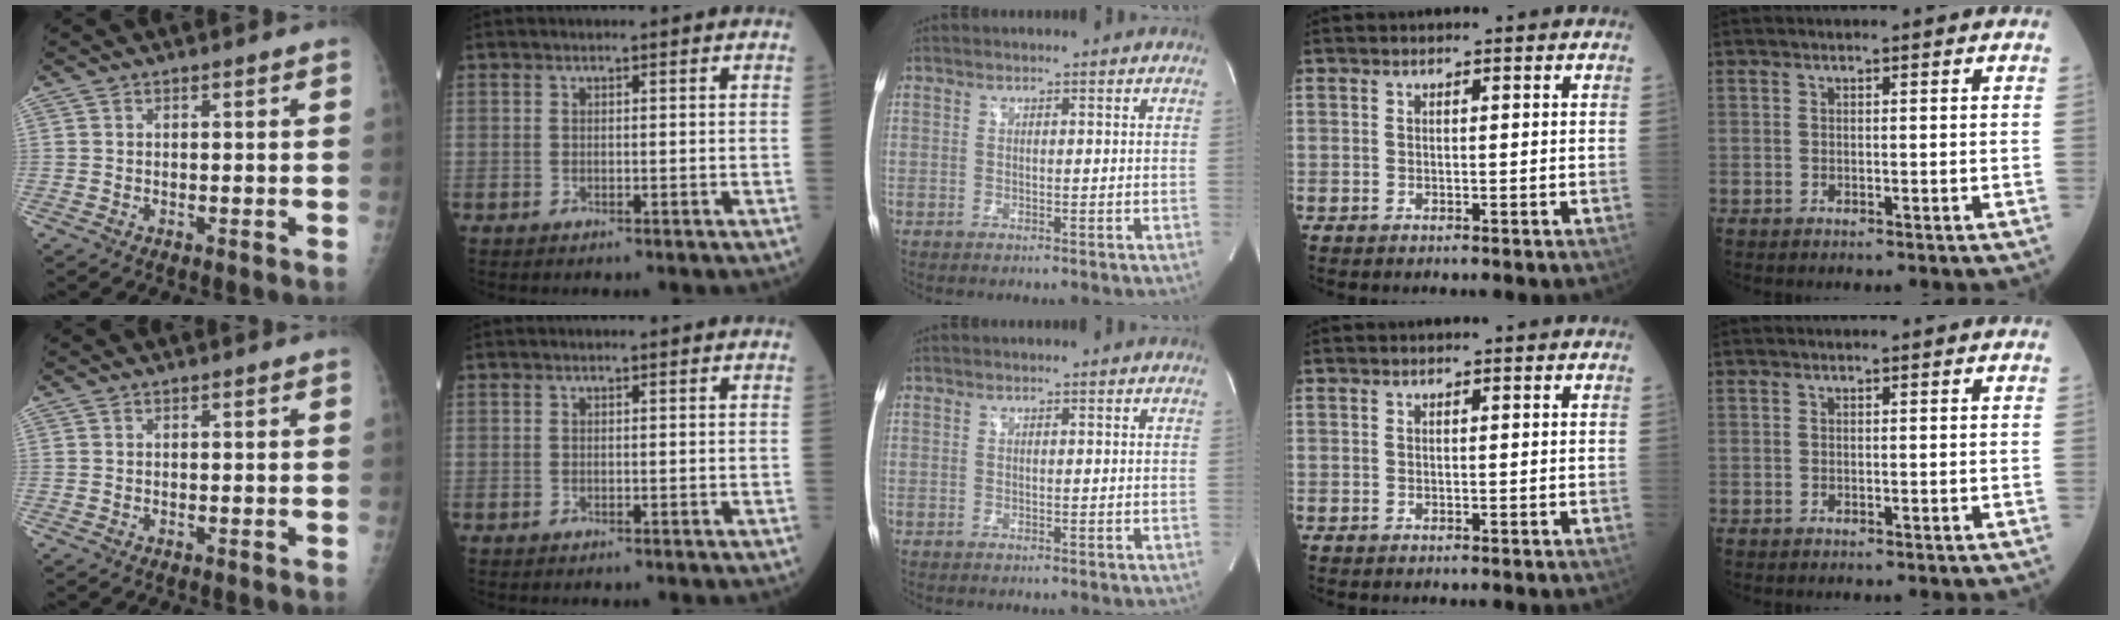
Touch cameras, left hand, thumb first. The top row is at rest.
{}